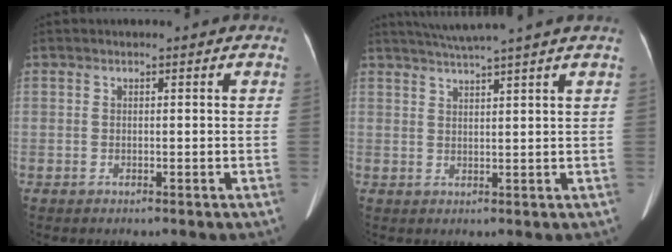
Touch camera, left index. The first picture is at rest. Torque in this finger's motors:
{"motor_torque": [0.31, -0.14, 0.03, 0.03]}